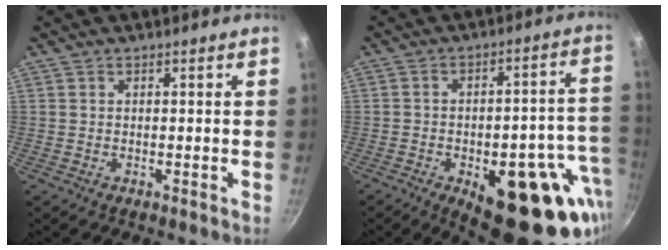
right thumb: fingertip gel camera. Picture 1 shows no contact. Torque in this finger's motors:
{"motor_torque": [3.00, 2.00, 1.97, -0.82, 0.43]}